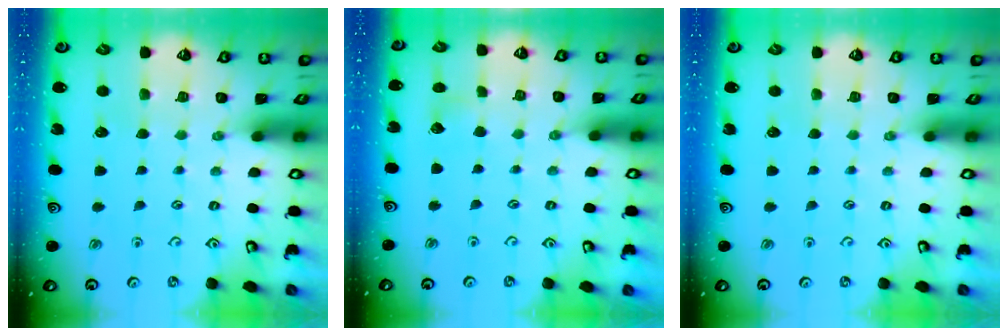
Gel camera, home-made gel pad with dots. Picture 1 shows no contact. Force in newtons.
{"total": 2.7, "press": 2.7, "slide": 0.4}
{"total": 0.0}